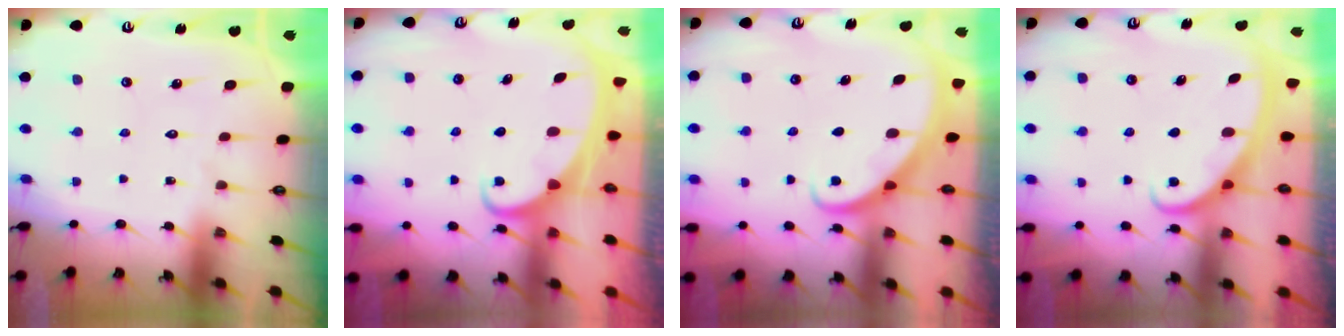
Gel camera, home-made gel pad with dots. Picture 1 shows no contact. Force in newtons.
{"total": 2.2, "press": 2.2, "slide": 0.3}
{"total": 2.9, "press": 2.9, "slide": 0.2}
{"total": 3.0, "press": 3.0, "slide": 0.4}